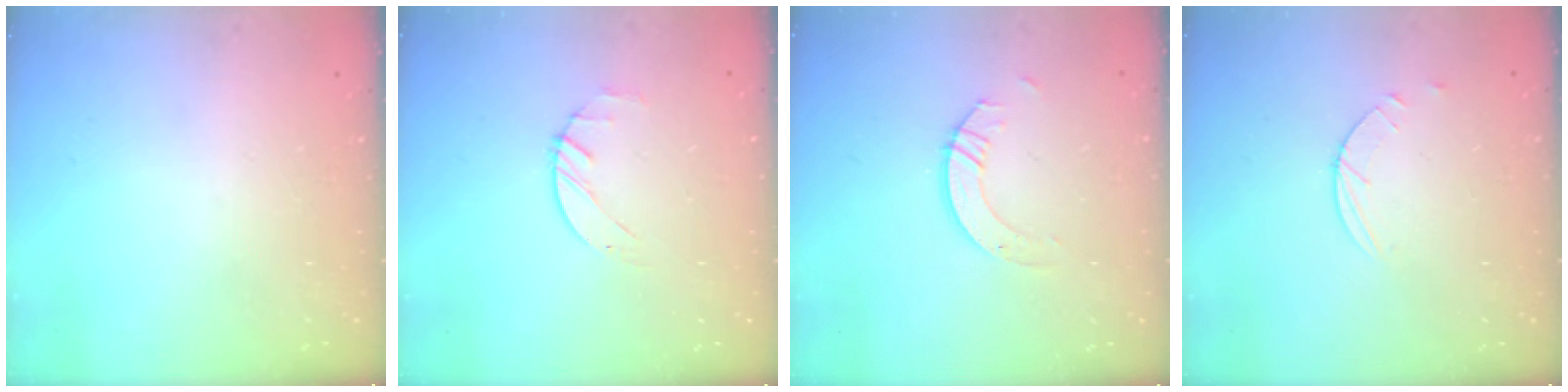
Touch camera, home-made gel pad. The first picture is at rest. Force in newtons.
{"total": 1.4, "press": 1.3, "slide": 0.2}
{"total": 3.9, "press": 3.9, "slide": 0.3}
{"total": 2.5, "press": 2.4, "slide": 0.3}